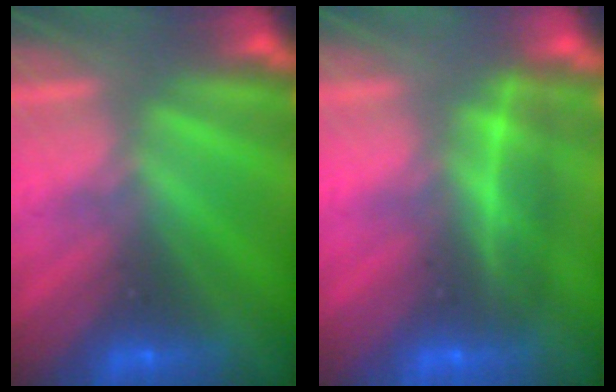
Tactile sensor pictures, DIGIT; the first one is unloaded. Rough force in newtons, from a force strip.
{"total": 2.0}